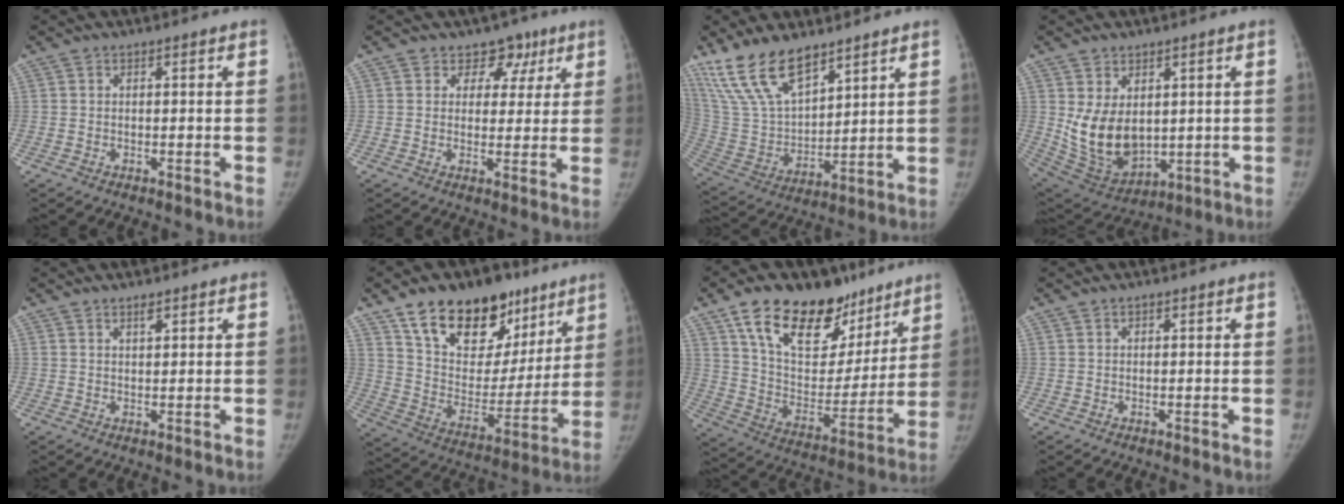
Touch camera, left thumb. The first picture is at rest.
{"total": 5.9, "force": [3.5, 4.6, 1.1], "torque": [0.029, -0.011, 0.047]}
{"total": 16.3, "force": [11.9, 7.1, 8.6], "torque": [-0.136, -0.053, 0.245]}
{"total": 12.3, "force": [1.9, 8.4, 8.8], "torque": [-0.138, -0.023, 0.067]}
{"total": 1.9, "force": [1.5, 0.7, 1.0], "torque": [-0.010, -0.010, 0.024]}
{"total": 25.0, "force": [15.7, 14.6, 13.0], "torque": [-0.160, -0.045, 0.263]}
{"total": 26.5, "force": [16.7, 14.4, 14.7], "torque": [-0.191, -0.044, 0.278]}
{"total": 0.8, "force": [0.6, 0.4, 0.3], "torque": [-0.003, -0.003, 0.008]}